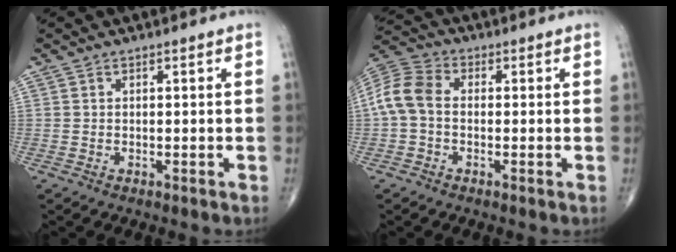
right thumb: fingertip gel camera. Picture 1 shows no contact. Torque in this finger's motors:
{"motor_torque": [-0.26, 0.49, 0.68, -0.14, 0.07]}